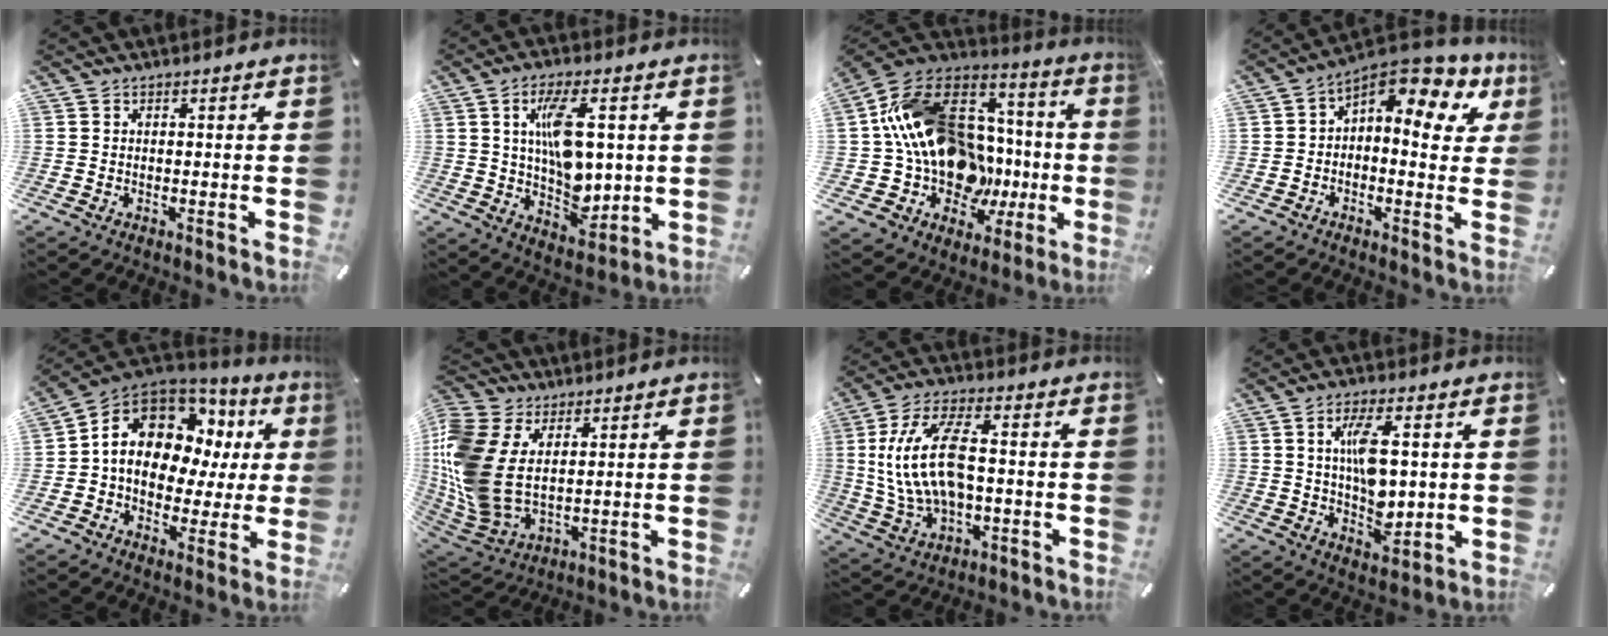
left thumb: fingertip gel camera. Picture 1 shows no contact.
{"total": 12.5, "force": [2.9, 6.5, 10.2], "torque": [-0.168, -0.006, 0.050]}
{"total": 20.9, "force": [0.7, 16.9, 12.4], "torque": [-0.240, -0.033, 0.040]}
{"total": 9.6, "force": [4.6, 4.6, 7.1], "torque": [-0.109, -0.042, 0.077]}
{"total": 13.7, "force": [5.1, 10.0, 7.9], "torque": [-0.141, -0.030, 0.097]}
{"total": 13.5, "force": [2.5, 9.8, 8.8], "torque": [-0.233, -0.030, 0.043]}
{"total": 14.7, "force": [0.6, 7.8, 12.4], "torque": [-0.262, 0.002, 0.012]}
{"total": 10.5, "force": [2.1, 5.3, 8.9], "torque": [-0.168, -0.006, 0.031]}